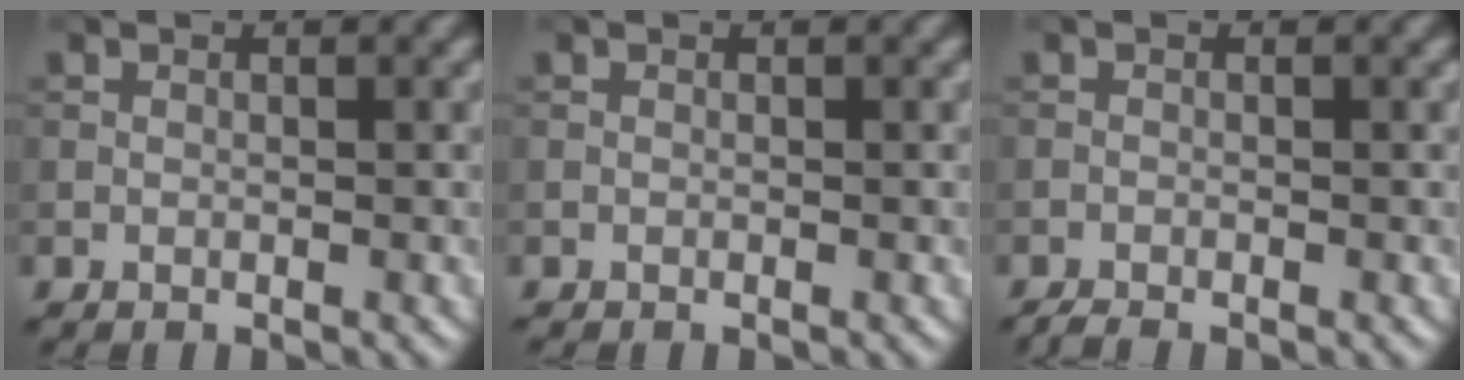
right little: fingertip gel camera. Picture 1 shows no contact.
{"total": 0.0}
{"total": 0.9, "force": [-0.9, 0.0, 0.3], "torque": [-0.002, -0.003, -0.021]}